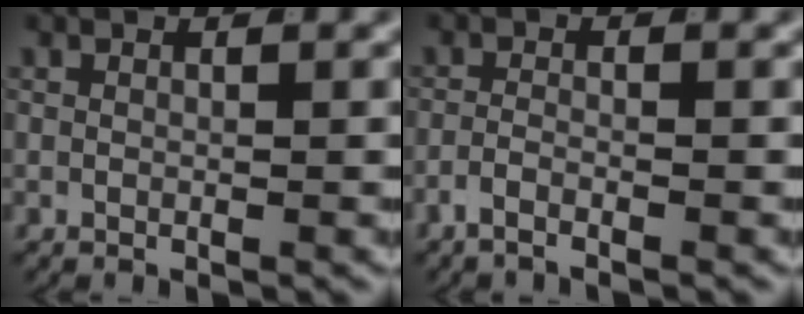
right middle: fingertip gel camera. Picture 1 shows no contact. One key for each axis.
{"total": 2.0, "fx": -1.7, "fy": 0.3, "fz": 1.0, "tx": -0.023, "ty": -0.002, "tz": -0.034}